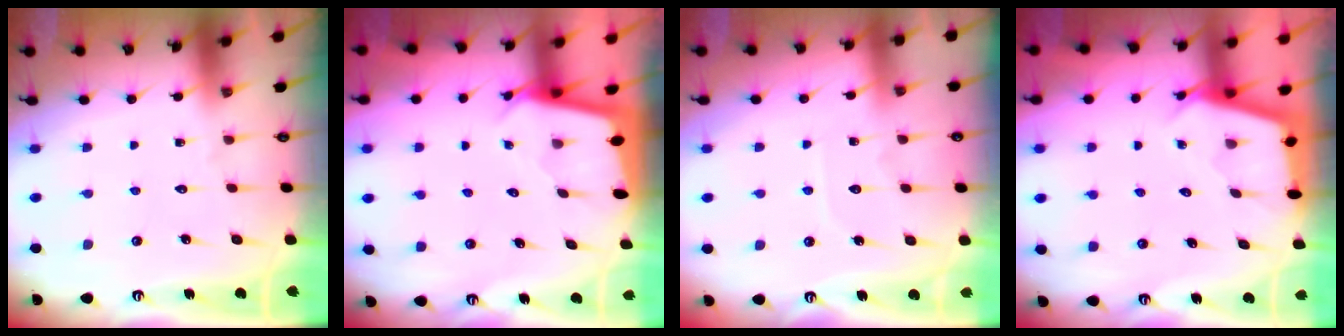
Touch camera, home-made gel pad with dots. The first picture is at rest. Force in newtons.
{"total": 2.5, "press": 2.5, "slide": 0.1}
{"total": 4.8, "press": 4.8, "slide": 0.5}
{"total": 2.6, "press": 2.6, "slide": 0.5}